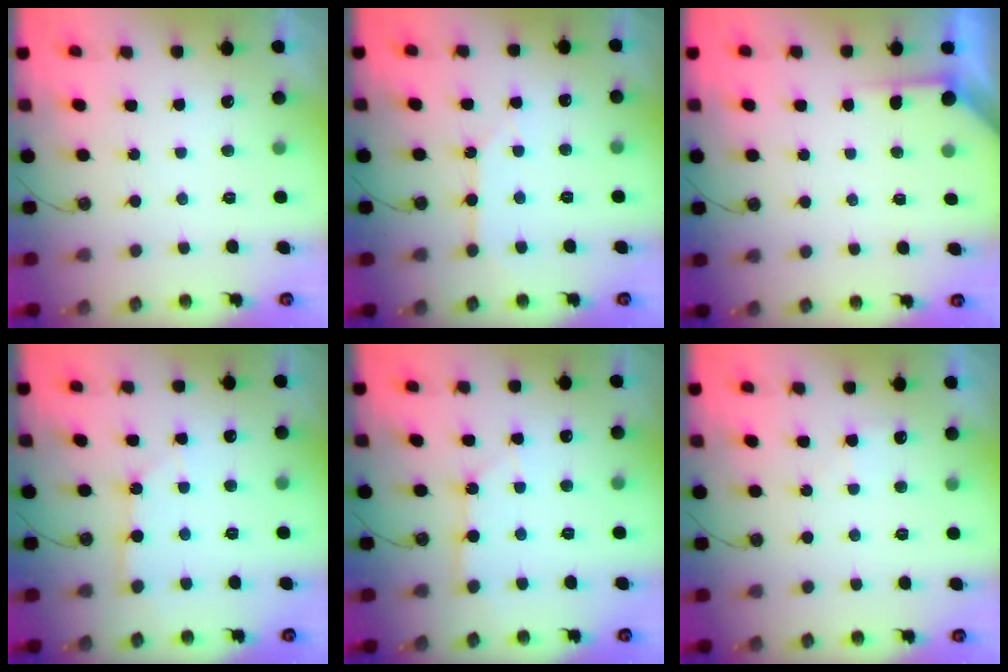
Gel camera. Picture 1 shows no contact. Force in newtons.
{"total": 2.1, "press": 2.1, "slide": 0.3}
{"total": 2.9, "press": 2.8, "slide": 0.4}
{"total": 3.8, "press": 3.8, "slide": 0.5}
{"total": 3.8, "press": 3.8, "slide": 0.5}
{"total": 3.5, "press": 3.5, "slide": 0.5}